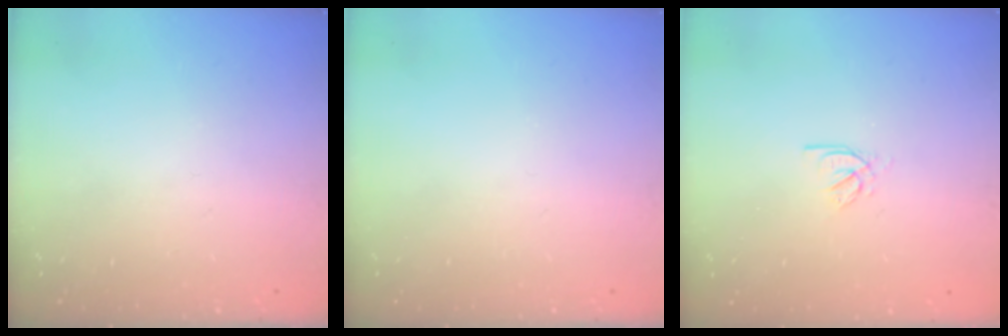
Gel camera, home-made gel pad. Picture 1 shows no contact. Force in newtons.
{"total": 0.0}
{"total": 2.0, "press": 2.0, "slide": 0.4}